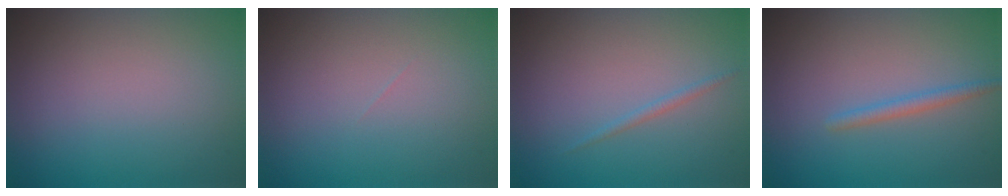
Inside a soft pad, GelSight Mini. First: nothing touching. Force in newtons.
{"total": 0.0}
{"total": 0.7, "press": 0.7, "slide": 0.0}
{"total": 1.4, "press": 1.4, "slide": 0.0}